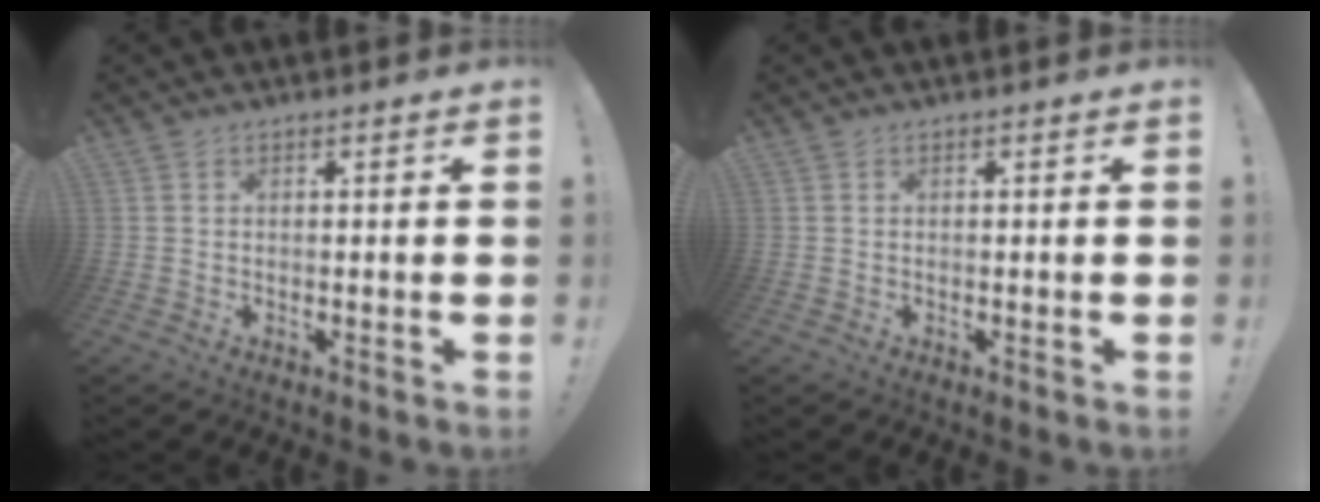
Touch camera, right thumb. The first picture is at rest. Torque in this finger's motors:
{"motor_torque": [0.00, 0.00, 0.01, -0.01, 0.00]}